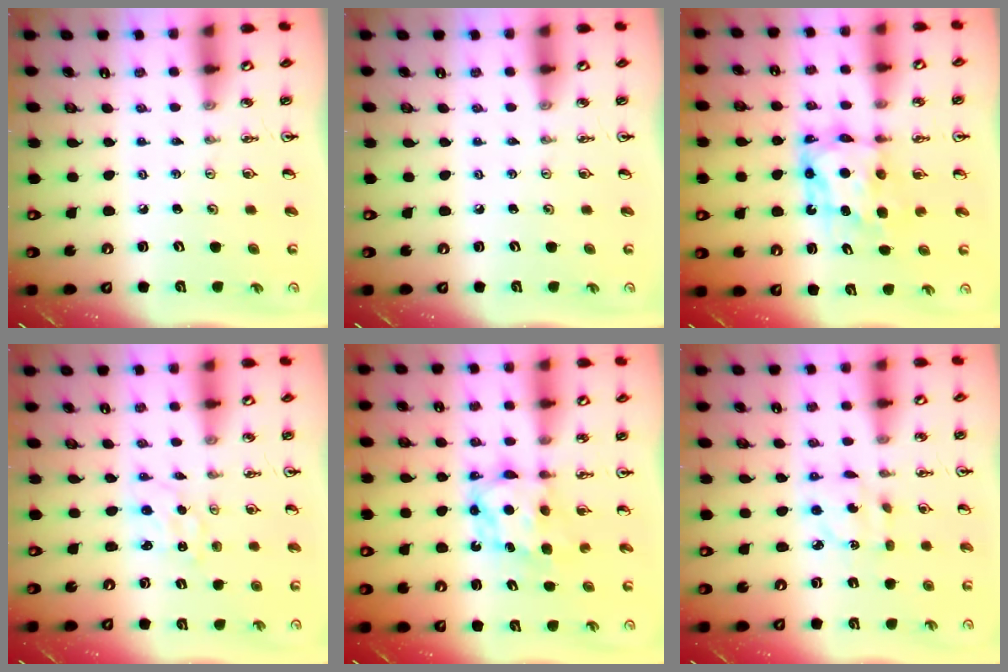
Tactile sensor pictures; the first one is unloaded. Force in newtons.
{"total": 0.0}
{"total": 7.5, "press": 7.5, "slide": 0.6}
{"total": 0.6, "press": 0.4, "slide": 0.4}
{"total": 7.1, "press": 7.1, "slide": 0.3}
{"total": 3.8, "press": 3.8, "slide": 0.3}